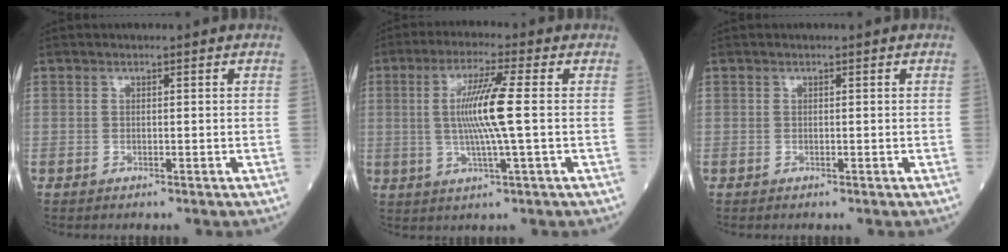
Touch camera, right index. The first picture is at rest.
{"total": 8.9, "force": [0.4, -0.7, 8.9], "torque": [-0.177, -0.002, 0.006]}
{"total": 0.0}